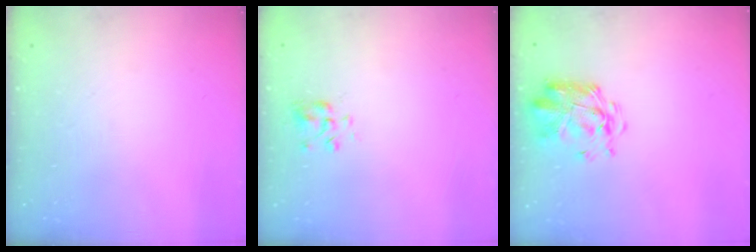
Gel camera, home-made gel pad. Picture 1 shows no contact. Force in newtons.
{"total": 4.6, "press": 4.4, "slide": 1.2}
{"total": 3.0, "press": 2.9, "slide": 0.7}